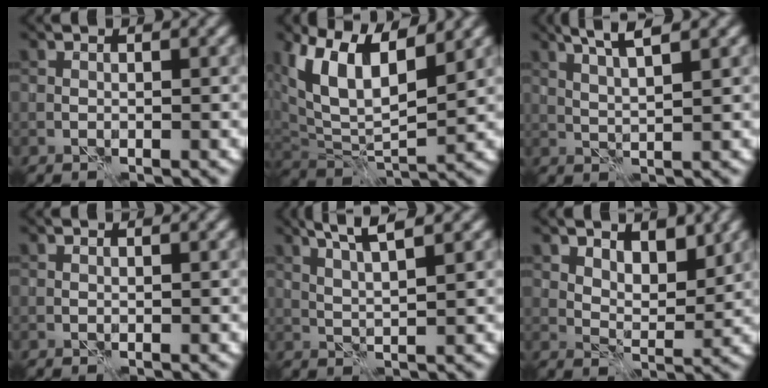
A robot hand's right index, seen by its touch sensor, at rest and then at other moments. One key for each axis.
{"total": 10.0, "fx": 5.3, "fy": 4.2, "fz": 7.4, "tx": -0.139, "ty": 0.009, "tz": 0.093}
{"total": 3.8, "fx": 2.5, "fy": 0.5, "fz": 2.8, "tx": -0.047, "ty": 0.003, "tz": 0.042}
{"total": 0.0}
{"total": 4.4, "fx": 2.9, "fy": 0.6, "fz": 3.3, "tx": -0.058, "ty": 0.006, "tz": 0.046}
{"total": 3.6, "fx": 2.3, "fy": 1.9, "fz": 2.0, "tx": -0.035, "ty": -0.014, "tz": 0.035}